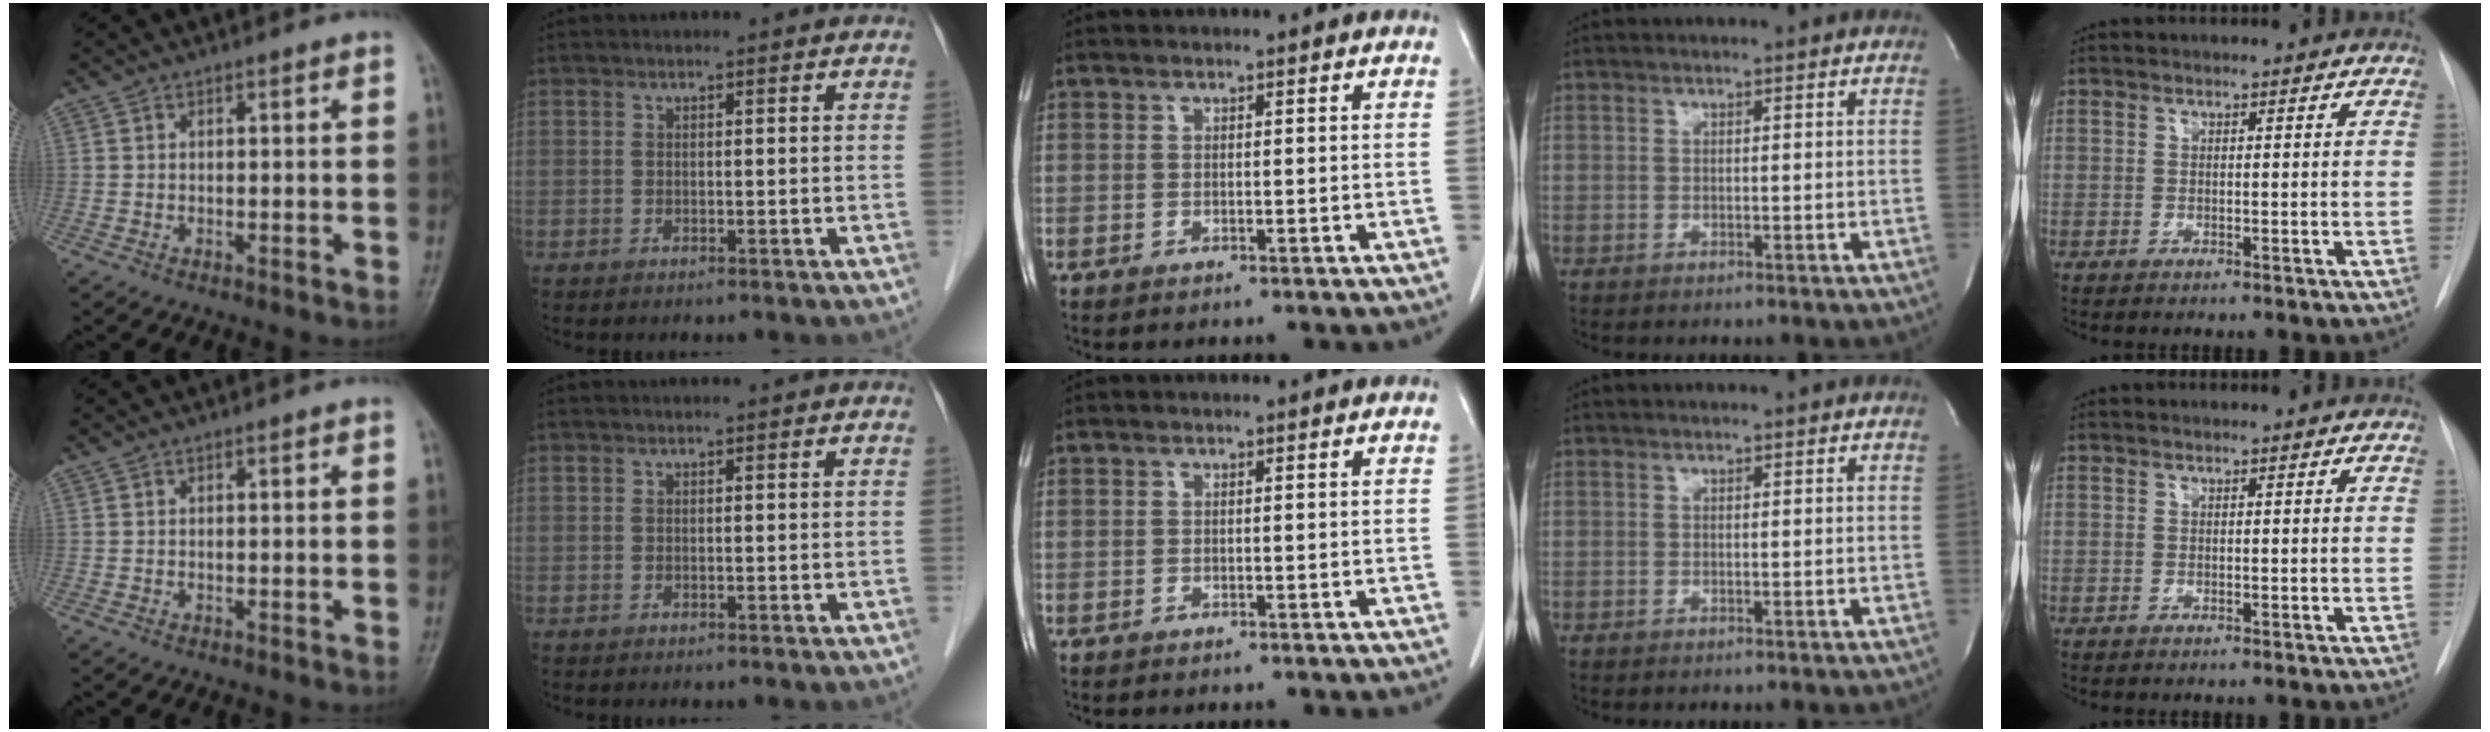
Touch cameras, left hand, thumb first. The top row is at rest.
{}